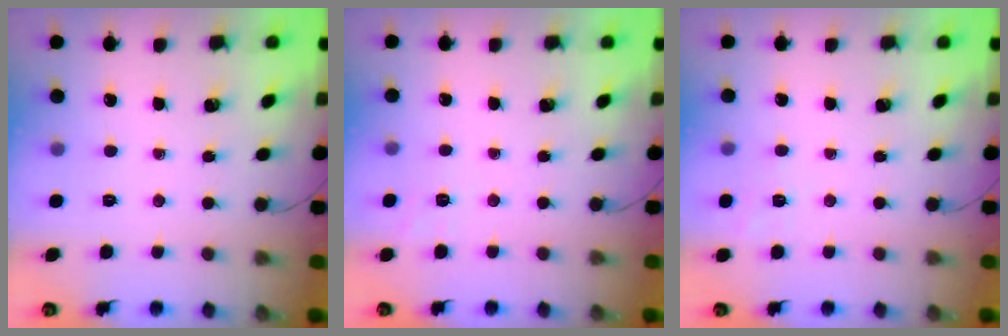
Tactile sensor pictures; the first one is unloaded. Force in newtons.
{"total": 1.9, "press": 1.1, "slide": 1.6}
{"total": 5.0, "press": 4.8, "slide": 1.5}